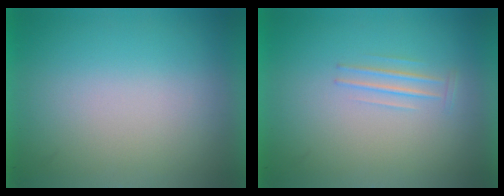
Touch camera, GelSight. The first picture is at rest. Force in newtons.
{"total": 1.1}